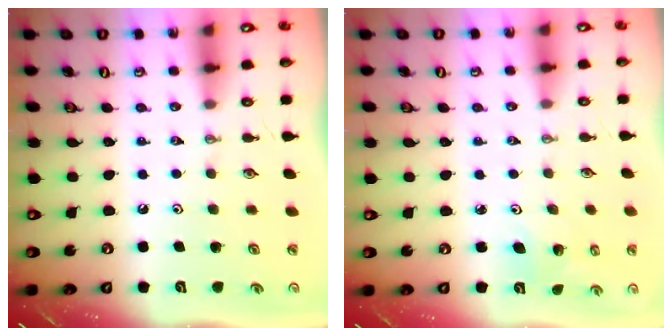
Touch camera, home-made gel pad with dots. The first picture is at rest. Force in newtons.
{"total": 4.0, "press": 3.4, "slide": 2.0}